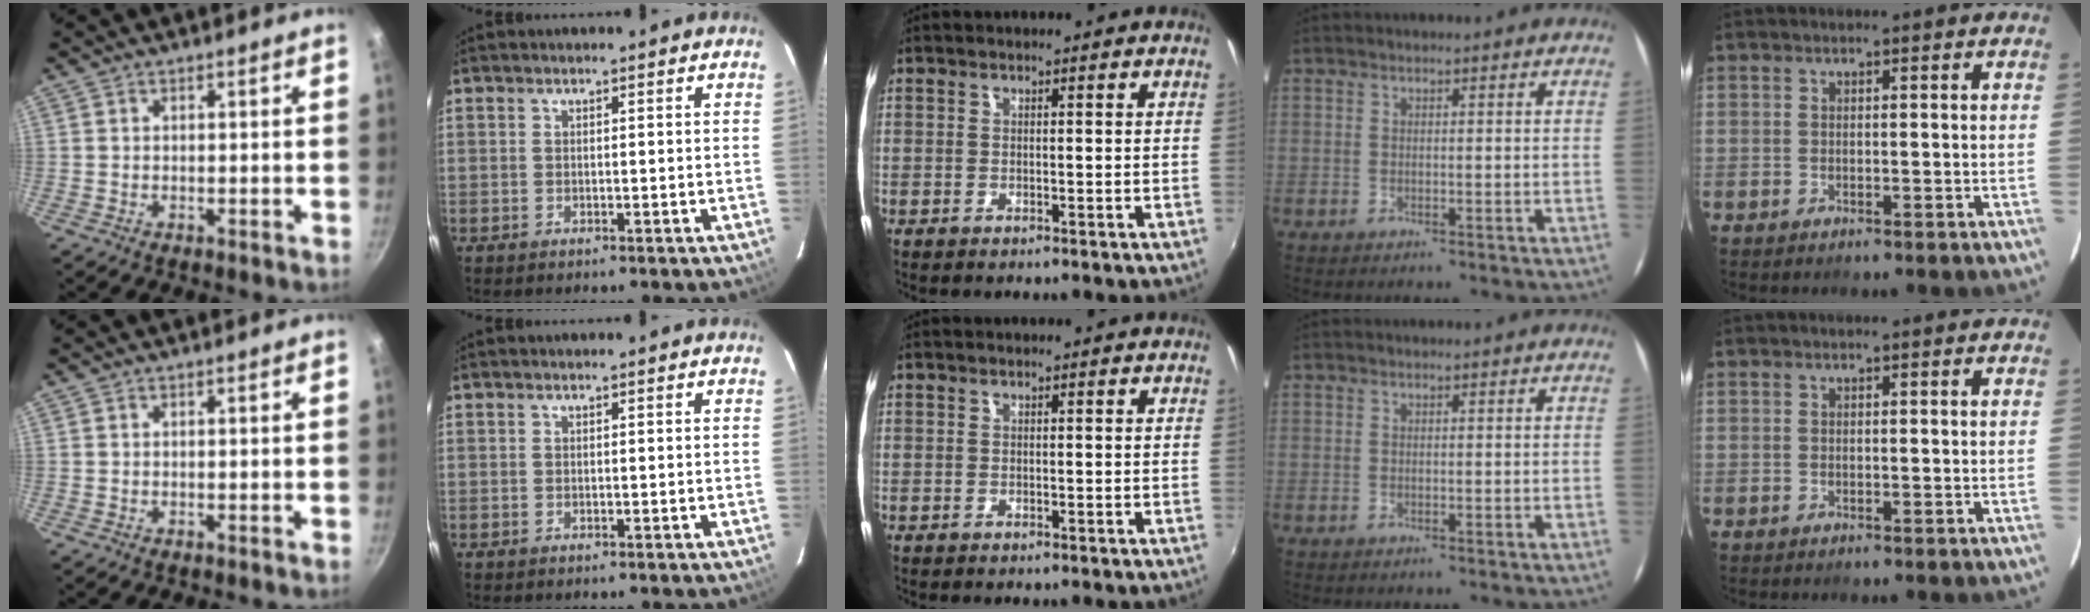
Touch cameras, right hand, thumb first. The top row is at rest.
{}